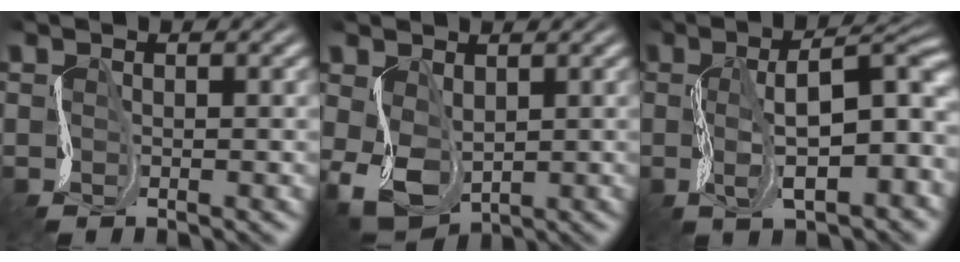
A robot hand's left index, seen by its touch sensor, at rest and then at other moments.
{"total": 3.6, "force": [-0.6, 2.7, 2.3], "torque": [-0.077, -0.010, 0.000]}
{"total": 7.9, "force": [-0.4, 2.4, 7.5], "torque": [-0.117, 0.012, -0.006]}